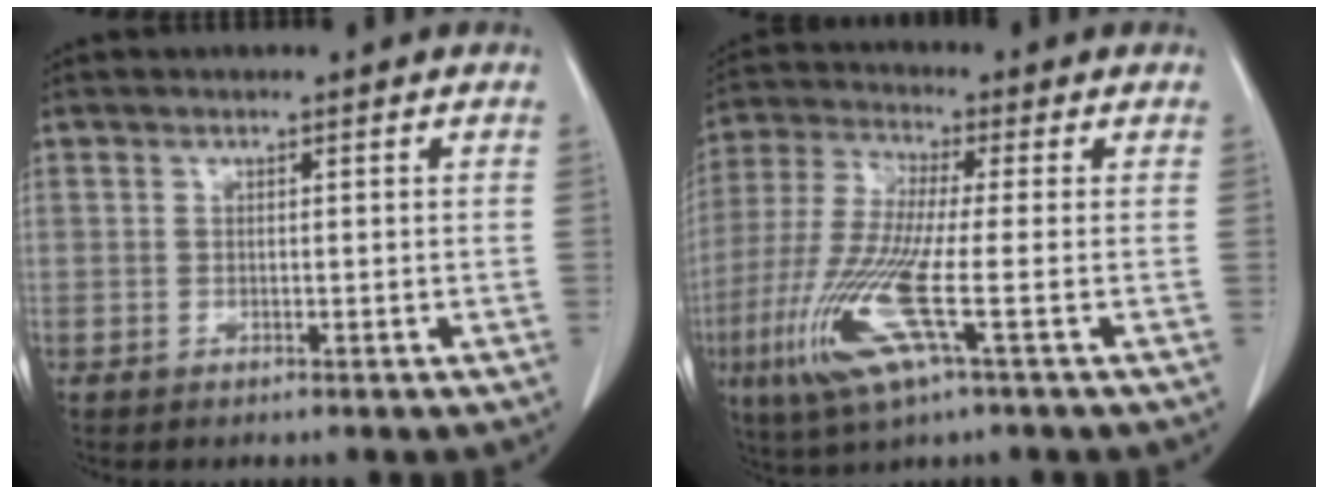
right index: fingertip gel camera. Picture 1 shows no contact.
{"total": 12.9, "force": [-4.2, 1.0, 12.1], "torque": [-0.265, -0.025, -0.087]}